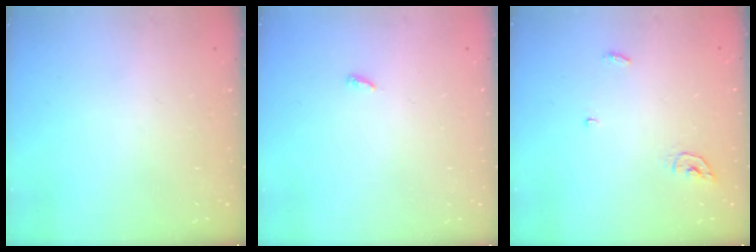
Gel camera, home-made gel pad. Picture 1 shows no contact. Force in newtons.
{"total": 2.5, "press": 2.5, "slide": 0.2}
{"total": 4.3, "press": 4.3, "slide": 0.3}